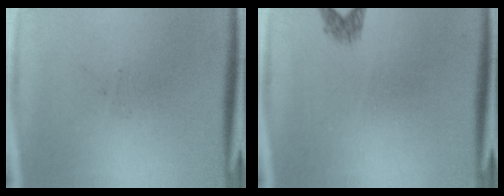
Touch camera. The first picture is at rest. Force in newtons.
{"total": 1.3}